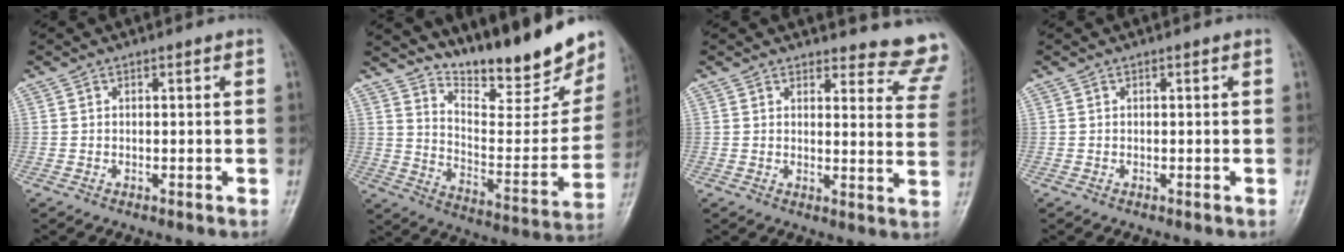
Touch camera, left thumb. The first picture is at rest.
{"total": 21.7, "force": [17.8, 5.4, 11.1], "torque": [-0.125, -0.119, 0.263]}
{"total": 12.5, "force": [12.0, 2.9, 1.4], "torque": [0.035, -0.113, 0.102]}
{"total": 0.0}